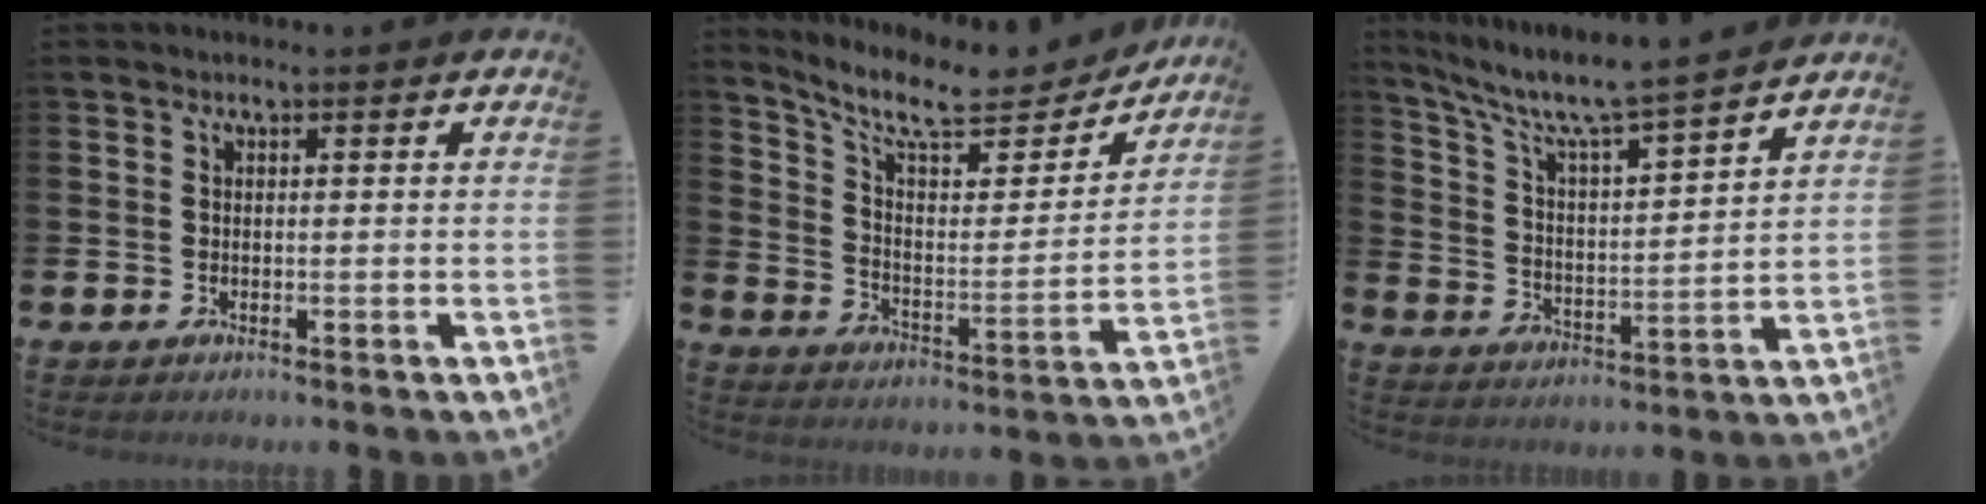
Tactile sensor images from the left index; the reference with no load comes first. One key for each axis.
{"total": 10.1, "fx": 8.7, "fy": 3.1, "fz": 4.0, "tx": -0.105, "ty": -0.060, "tz": 0.149}
{"total": 7.7, "fx": 6.9, "fy": 0.3, "fz": 3.4, "tx": -0.098, "ty": -0.052, "tz": 0.112}